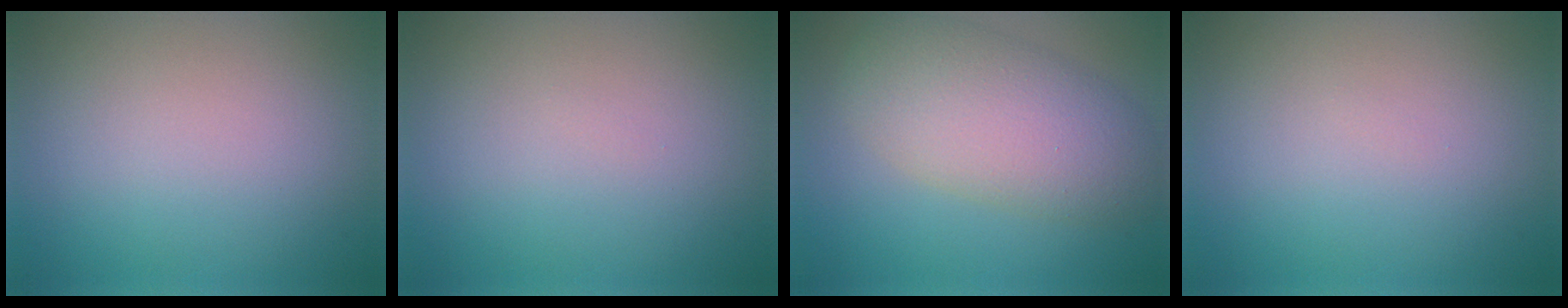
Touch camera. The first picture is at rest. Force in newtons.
{"total": 0.0}
{"total": 6.7, "press": 6.7, "slide": 0.3}
{"total": 0.0}